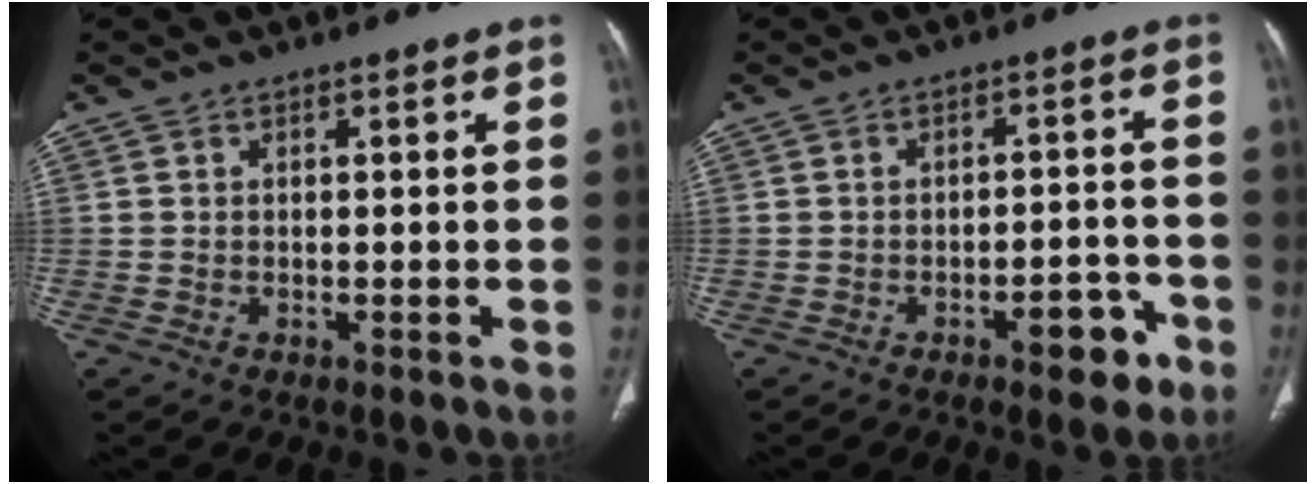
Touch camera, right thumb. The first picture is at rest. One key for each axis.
{"total": 6.5, "fx": -3.5, "fy": 3.0, "fz": 4.5, "tx": -0.040, "ty": 0.031, "tz": -0.044}